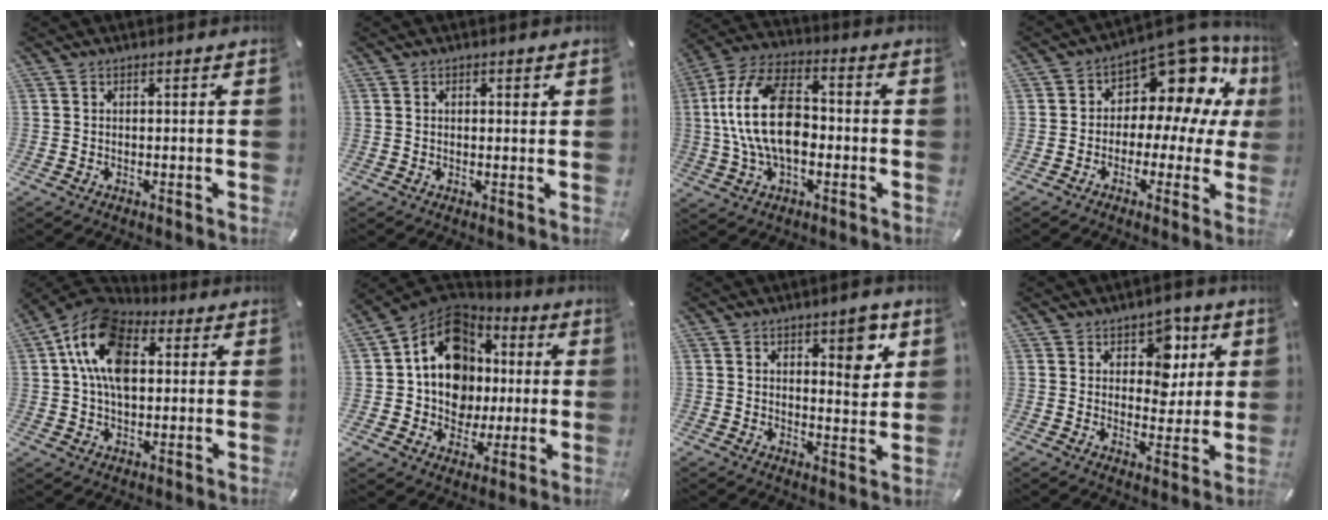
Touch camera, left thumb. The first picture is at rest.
{"total": 1.2, "force": [0.3, 0.7, 1.0], "torque": [-0.020, 0.005, 0.004]}
{"total": 17.4, "force": [-1.0, 10.6, 13.7], "torque": [-0.283, 0.010, -0.022]}
{"total": 12.9, "force": [6.8, 7.8, 7.7], "torque": [-0.118, -0.062, 0.118]}
{"total": 15.5, "force": [3.9, 10.5, 10.7], "torque": [-0.210, 0.005, 0.071]}
{"total": 14.8, "force": [2.7, 12.9, 6.8], "torque": [-0.115, -0.027, 0.056]}
{"total": 8.2, "force": [4.1, 4.0, 5.8], "torque": [-0.067, -0.020, 0.063]}
{"total": 8.5, "force": [3.6, 6.5, 4.0], "torque": [-0.046, -0.012, 0.059]}